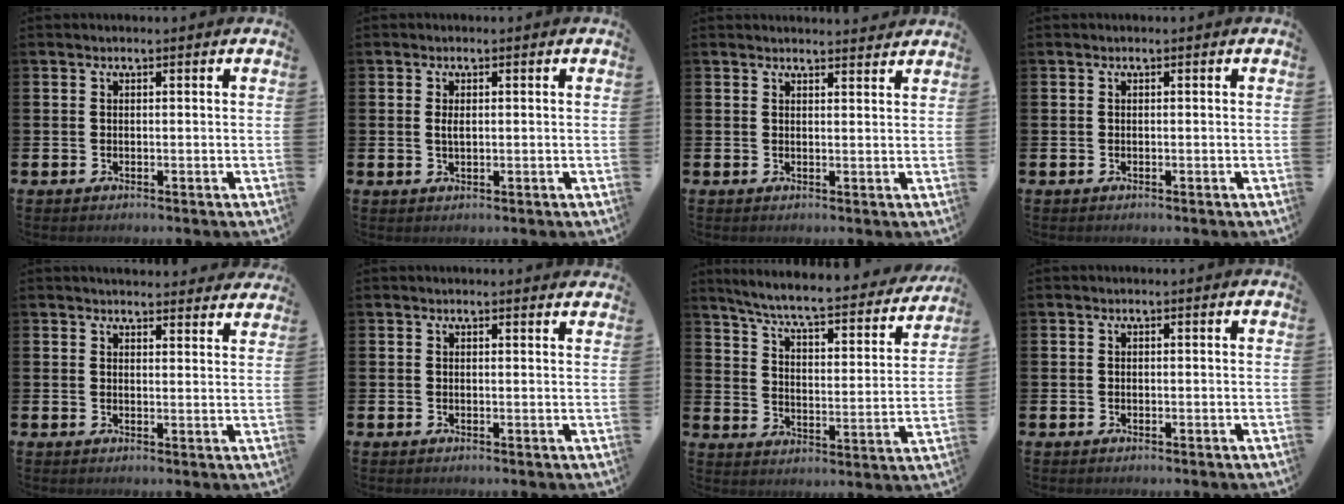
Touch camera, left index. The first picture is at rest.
{"total": 1.4, "force": [0.3, 0.6, 1.3], "torque": [-0.015, 0.000, 0.001]}
{"total": 2.1, "force": [2.1, 0.1, -0.1], "torque": [0.009, -0.017, 0.036]}
{"total": 0.0}
{"total": 3.5, "force": [3.4, 0.4, 0.0], "torque": [0.009, -0.024, 0.060]}
{"total": 0.9, "force": [0.9, 0.0, 0.2], "torque": [0.010, -0.005, 0.014]}
{"total": 6.9, "force": [6.3, 0.7, 2.9], "torque": [-0.073, -0.053, 0.099]}
{"total": 0.0}